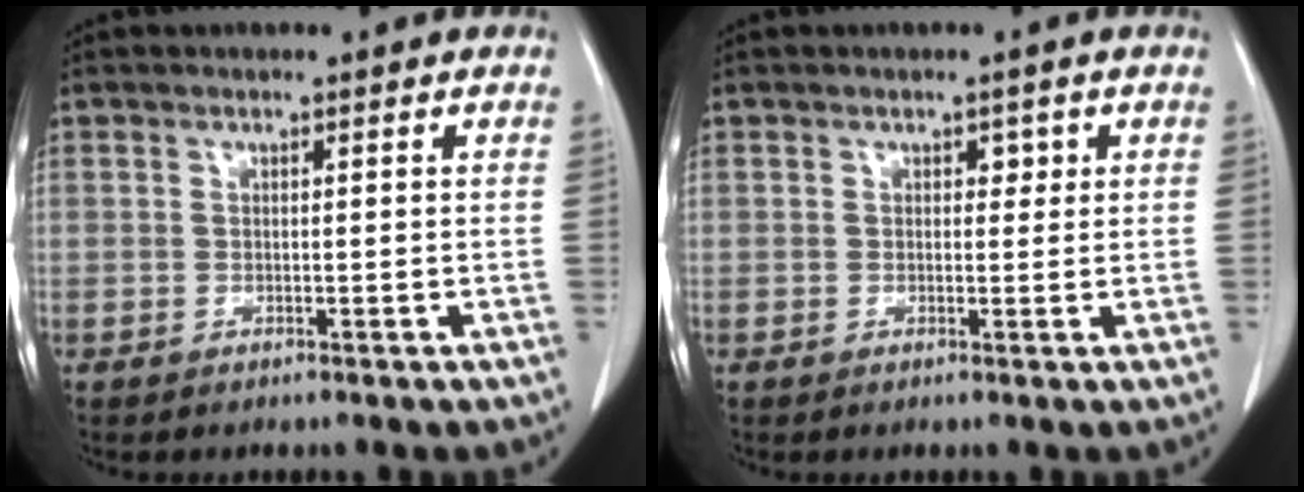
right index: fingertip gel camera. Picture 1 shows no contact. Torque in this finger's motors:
{"motor_torque": [0.07, 0.02, 0.01, 0.00]}